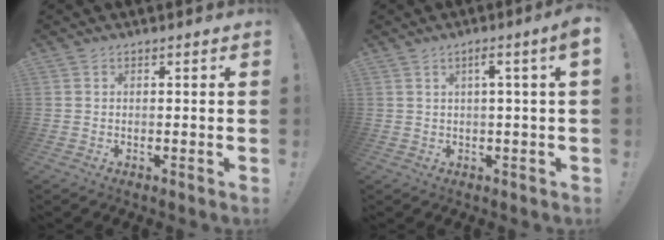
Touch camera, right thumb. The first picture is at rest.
{"total": 4.4, "force": [1.2, -0.4, 4.2], "torque": [-0.064, -0.007, 0.012]}